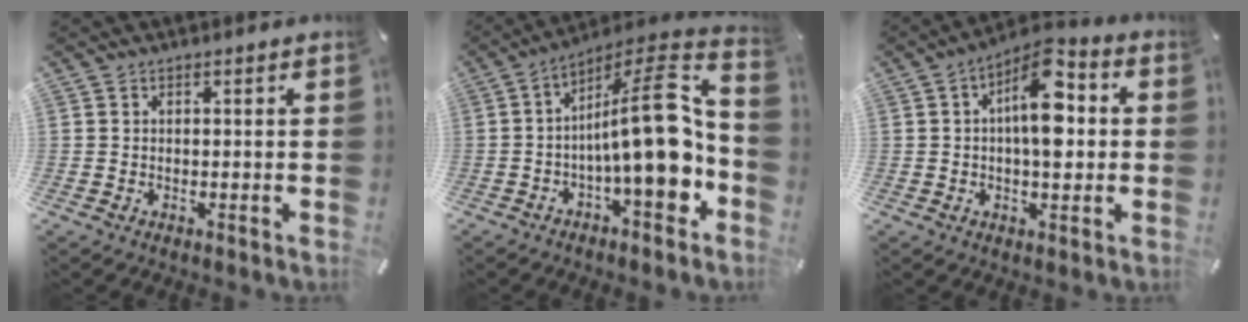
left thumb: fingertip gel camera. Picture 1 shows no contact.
{"total": 20.4, "force": [-2.7, 5.8, 19.4], "torque": [-0.308, -0.010, -0.052]}
{"total": 11.9, "force": [1.8, 5.4, 10.5], "torque": [-0.156, -0.010, 0.028]}